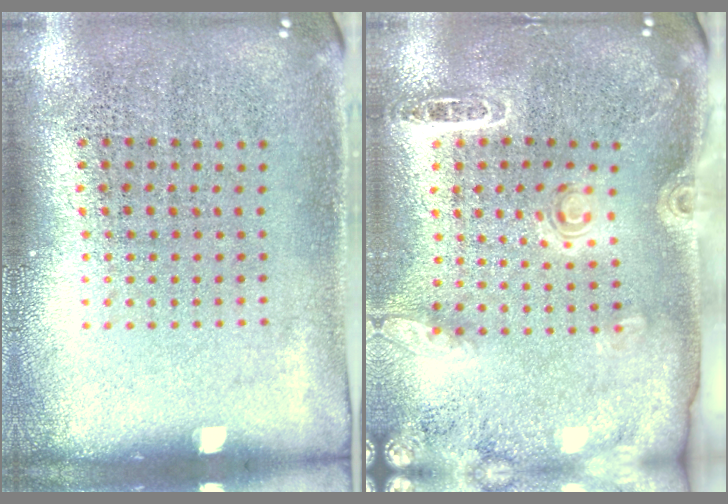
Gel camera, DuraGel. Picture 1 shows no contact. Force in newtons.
{"total": 1.8, "press": 1.8, "slide": 0.2}